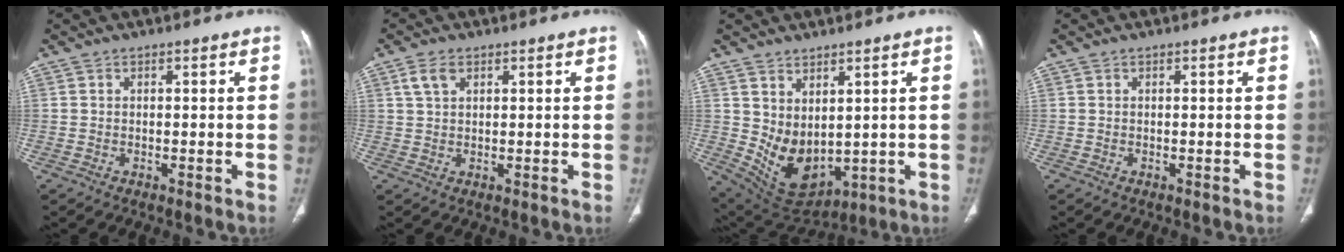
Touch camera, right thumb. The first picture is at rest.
{"total": 3.2, "force": [1.6, 1.8, 2.0], "torque": [-0.041, 0.002, 0.038]}
{"total": 10.1, "force": [1.9, 6.4, 7.6], "torque": [-0.115, -0.028, 0.072]}
{"total": 0.0}